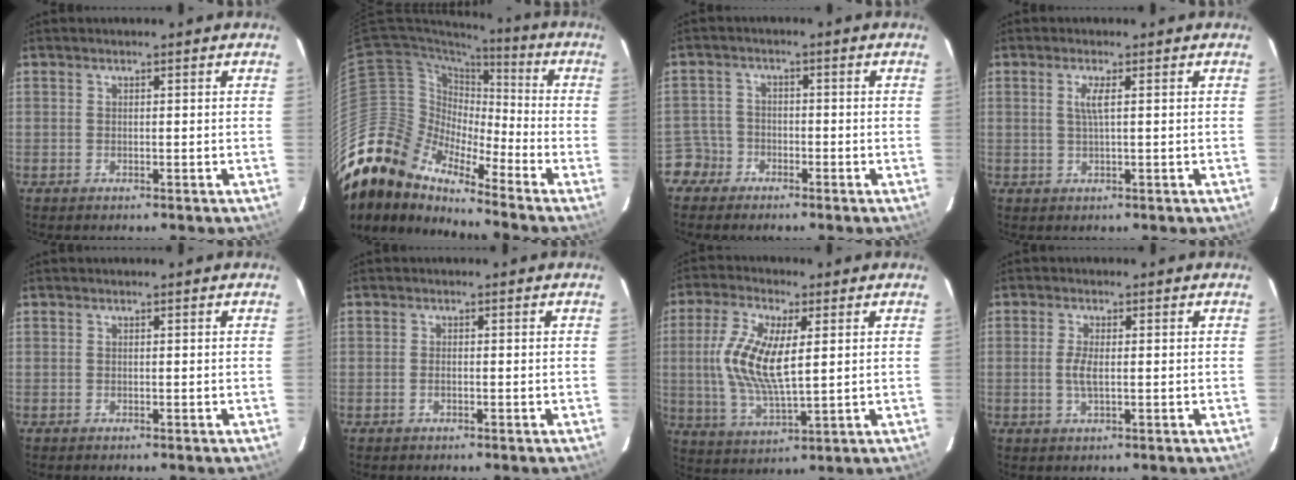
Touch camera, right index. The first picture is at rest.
{"total": 12.8, "force": [-11.5, 5.2, 2.5], "torque": [-0.046, 0.018, -0.242]}
{"total": 4.2, "force": [-2.5, 3.2, -0.6], "torque": [0.012, 0.021, -0.053]}
{"total": 2.2, "force": [0.6, -0.3, 2.1], "torque": [-0.041, -0.002, 0.013]}
{"total": 0.0}
{"total": 0.8, "force": [-0.3, 0.4, 0.6], "torque": [-0.013, 0.001, -0.006]}
{"total": 12.9, "force": [1.9, 4.8, 11.8], "torque": [-0.235, 0.001, 0.039]}
{"total": 3.0, "force": [0.0, 0.8, 2.9], "torque": [-0.057, -0.003, -0.002]}